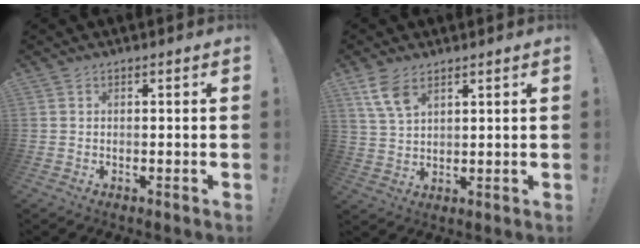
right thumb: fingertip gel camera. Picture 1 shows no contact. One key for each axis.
{"total": 7.4, "fx": 4.7, "fy": 3.5, "fz": 4.6, "tx": -0.082, "ty": -0.020, "tz": 0.091}